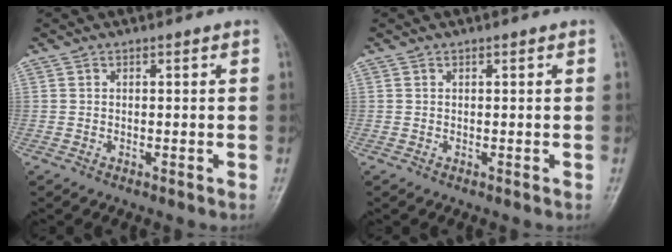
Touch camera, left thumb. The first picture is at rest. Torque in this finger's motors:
{"motor_torque": [-0.13, 0.27, -0.17, 0.01, 0.00]}